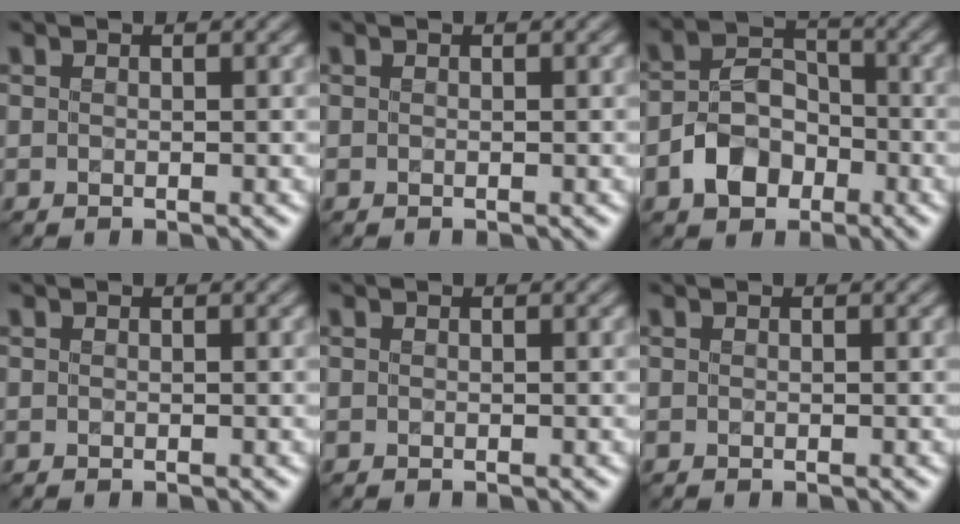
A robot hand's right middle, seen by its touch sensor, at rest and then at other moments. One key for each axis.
{"total": 0.0}
{"total": 4.5, "fx": -2.3, "fy": 3.3, "fz": 2.2, "tx": -0.037, "ty": 0.005, "tz": -0.048}
{"total": 0.0}
{"total": 0.0}
{"total": 0.0}